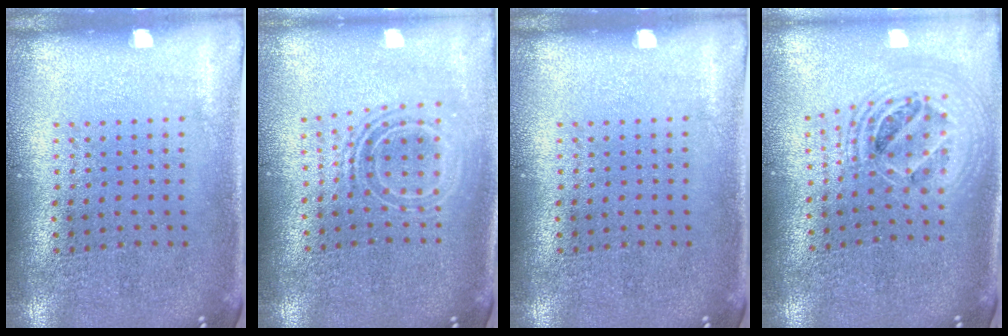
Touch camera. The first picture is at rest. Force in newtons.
{"total": 1.7, "press": 1.3, "slide": 1.1}
{"total": 0.0}
{"total": 2.2, "press": 1.7, "slide": 1.4}